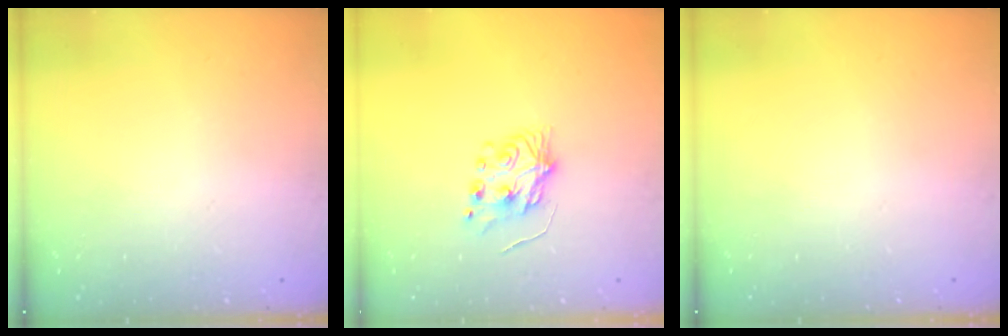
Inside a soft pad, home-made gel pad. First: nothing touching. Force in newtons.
{"total": 6.4, "press": 6.4, "slide": 0.5}
{"total": 0.0}